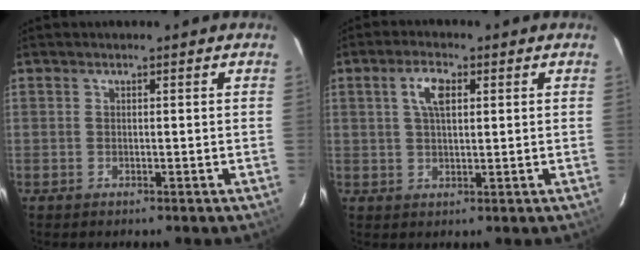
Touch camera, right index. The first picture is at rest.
{"total": 4.1, "force": [1.4, 1.5, 3.5], "torque": [-0.066, 0.009, 0.026]}